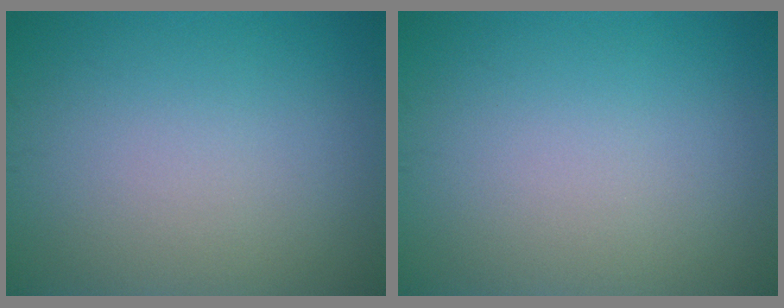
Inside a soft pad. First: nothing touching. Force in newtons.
{"total": 0.0}